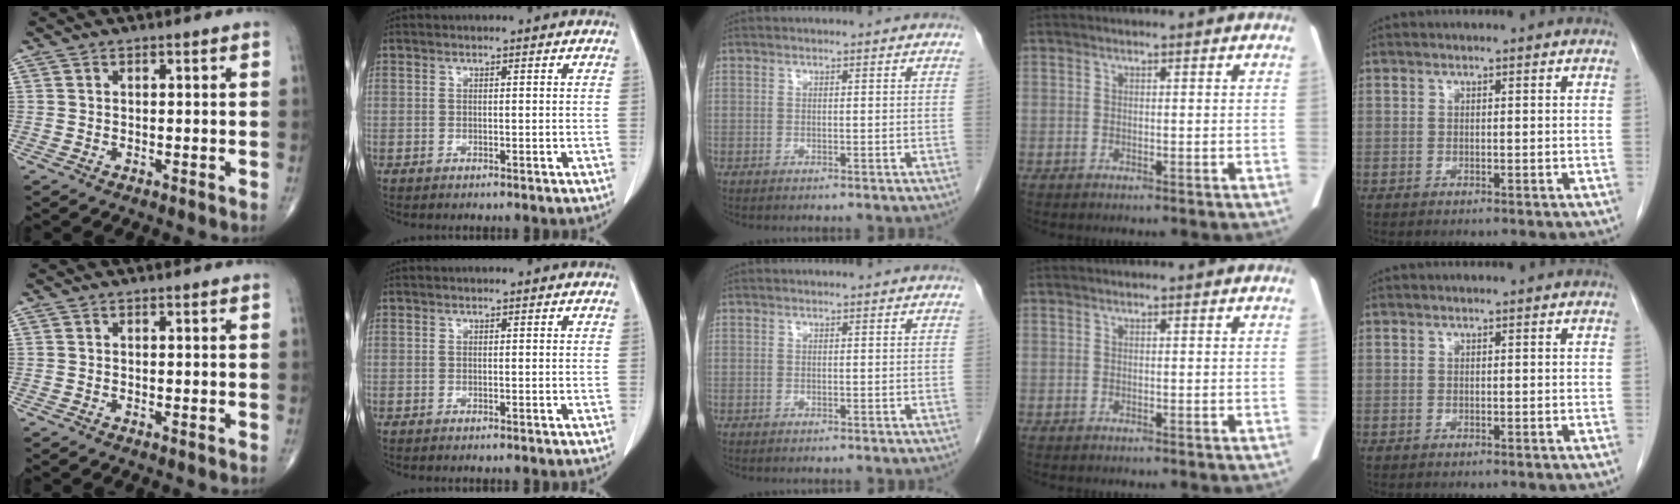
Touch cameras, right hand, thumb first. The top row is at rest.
{"index": {"total": 0.6, "force": [-0.5, 0.0, 0.3], "torque": [-0.005, -0.002, -0.008]}}